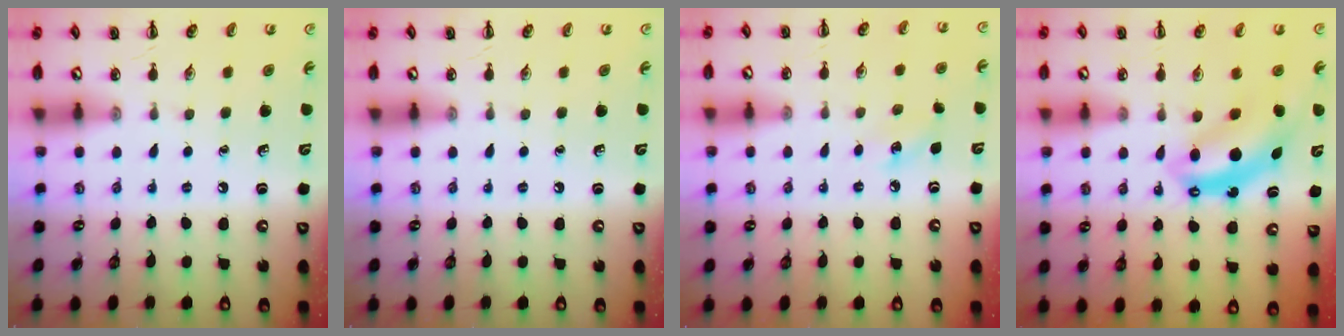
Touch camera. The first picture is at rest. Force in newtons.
{"total": 0.0}
{"total": 5.2, "press": 5.0, "slide": 1.3}
{"total": 6.6, "press": 6.6, "slide": 0.5}